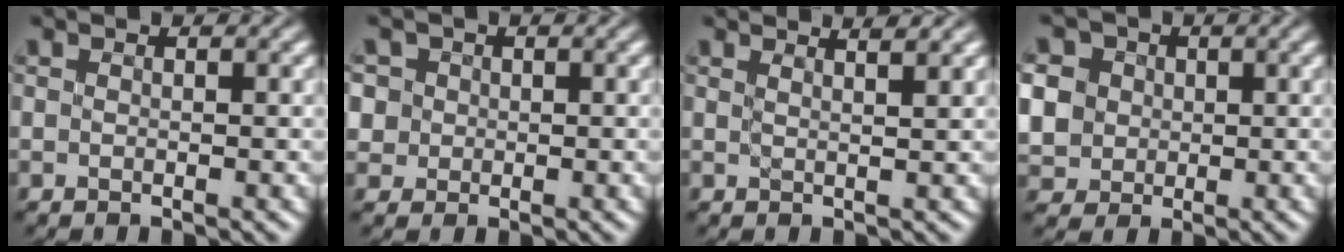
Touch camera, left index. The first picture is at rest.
{"total": 2.2, "force": [0.7, 2.0, 0.4], "torque": [-0.025, 0.006, 0.026]}
{"total": 3.7, "force": [3.0, 1.2, 1.8], "torque": [0.003, 0.020, 0.006]}
{"total": 7.4, "force": [1.2, 6.6, 3.2], "torque": [-0.092, 0.021, 0.017]}